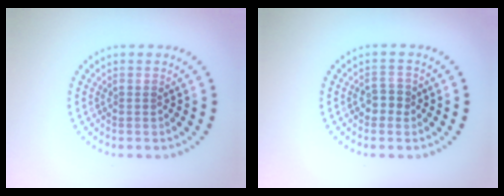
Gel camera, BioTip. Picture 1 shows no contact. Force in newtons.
{"total": 1.8, "press": 1.7, "slide": 0.6}